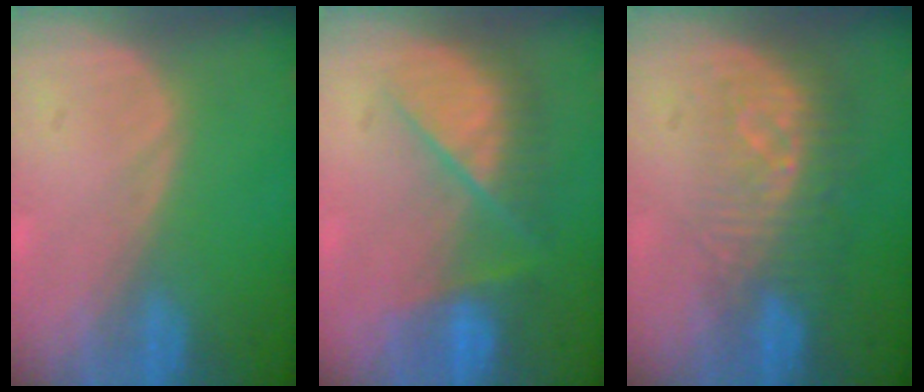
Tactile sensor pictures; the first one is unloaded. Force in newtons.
{"total": 7.4, "press": 7.3, "slide": 1.3}
{"total": 8.3, "press": 7.3, "slide": 3.9}